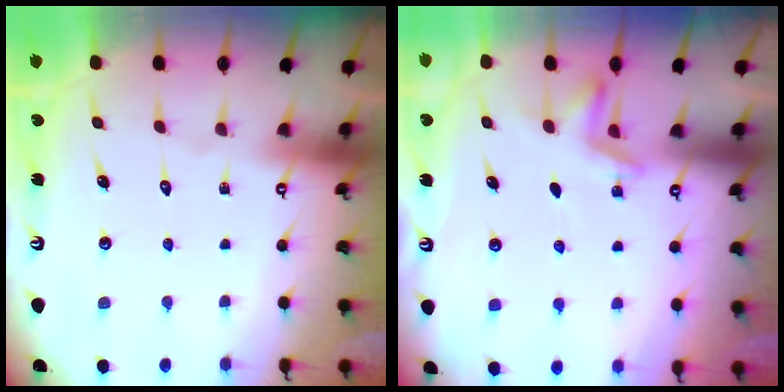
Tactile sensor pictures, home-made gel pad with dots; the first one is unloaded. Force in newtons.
{"total": 4.0, "press": 3.6, "slide": 1.8}